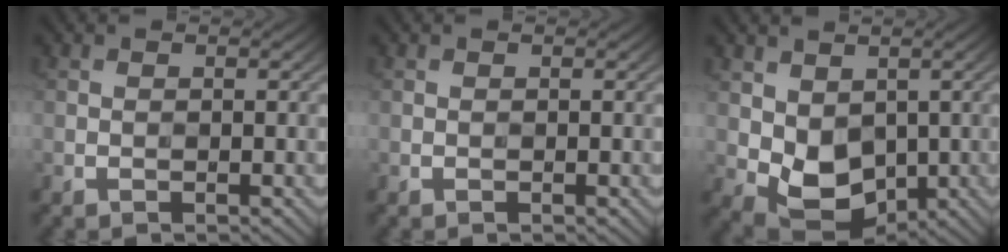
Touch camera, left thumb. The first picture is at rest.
{"total": 0.0}
{"total": 6.3, "force": [0.4, 4.6, 4.3], "torque": [-0.103, -0.019, 0.016]}